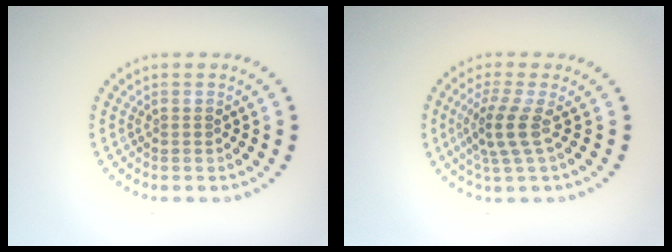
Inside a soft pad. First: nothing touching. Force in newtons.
{"total": 2.8, "press": 2.2, "slide": 1.8}